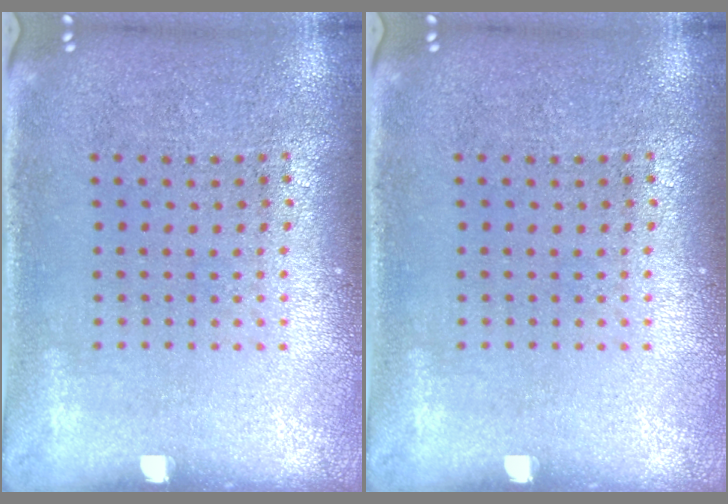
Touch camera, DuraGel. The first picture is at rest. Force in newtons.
{"total": 0.0}